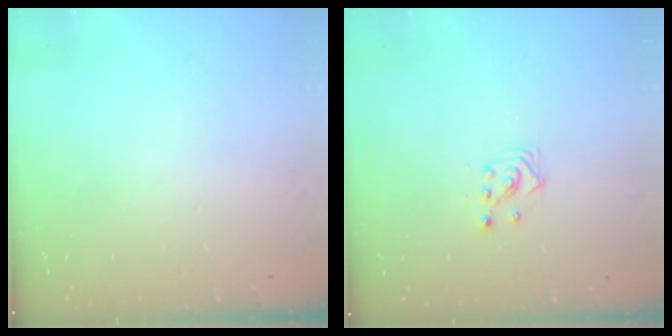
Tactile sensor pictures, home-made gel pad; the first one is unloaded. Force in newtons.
{"total": 3.4, "press": 3.4, "slide": 0.2}